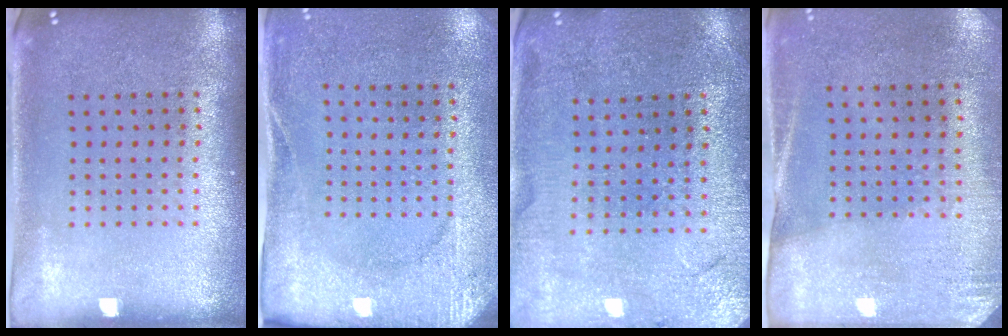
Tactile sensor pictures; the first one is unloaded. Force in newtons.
{"total": 2.7, "press": 2.2, "slide": 1.5}
{"total": 0.5, "press": 0.5, "slide": 0.2}
{"total": 2.7, "press": 2.4, "slide": 1.3}